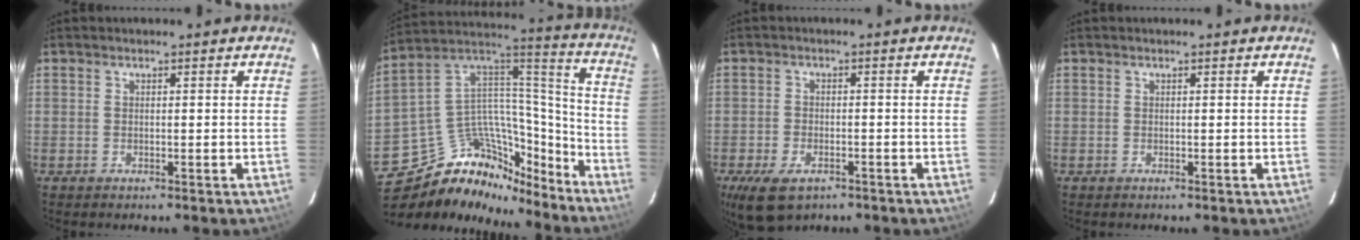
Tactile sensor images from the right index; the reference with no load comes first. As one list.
[{"total": 25.2, "force": [-19.6, 12.3, 9.9], "torque": [-0.185, 0.080, -0.294]}, {"total": 8.0, "force": [-4.9, 4.3, 4.7], "torque": [-0.111, -0.019, -0.084]}, {"total": 0.0}]